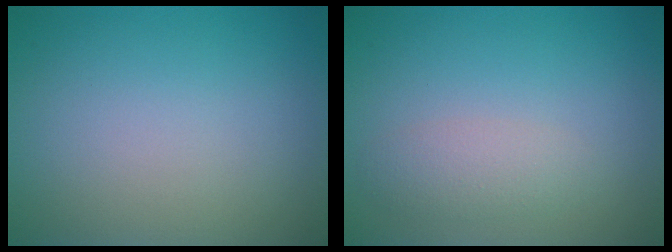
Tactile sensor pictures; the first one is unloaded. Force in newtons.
{"total": 1.9, "press": 1.9, "slide": 0.0}